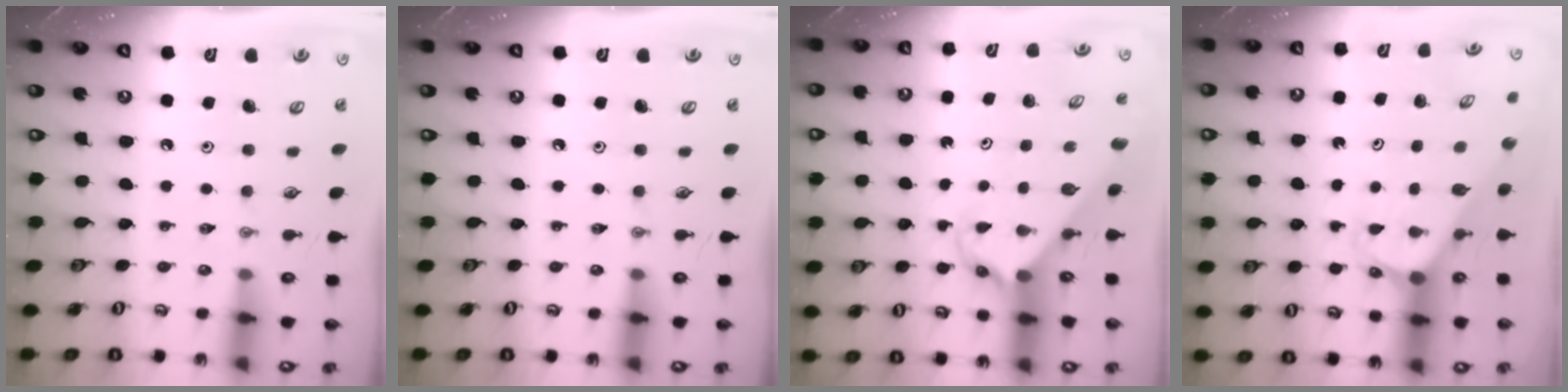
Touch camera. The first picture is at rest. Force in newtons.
{"total": 0.0}
{"total": 2.9, "press": 2.9, "slide": 0.3}
{"total": 1.9, "press": 1.9, "slide": 0.1}